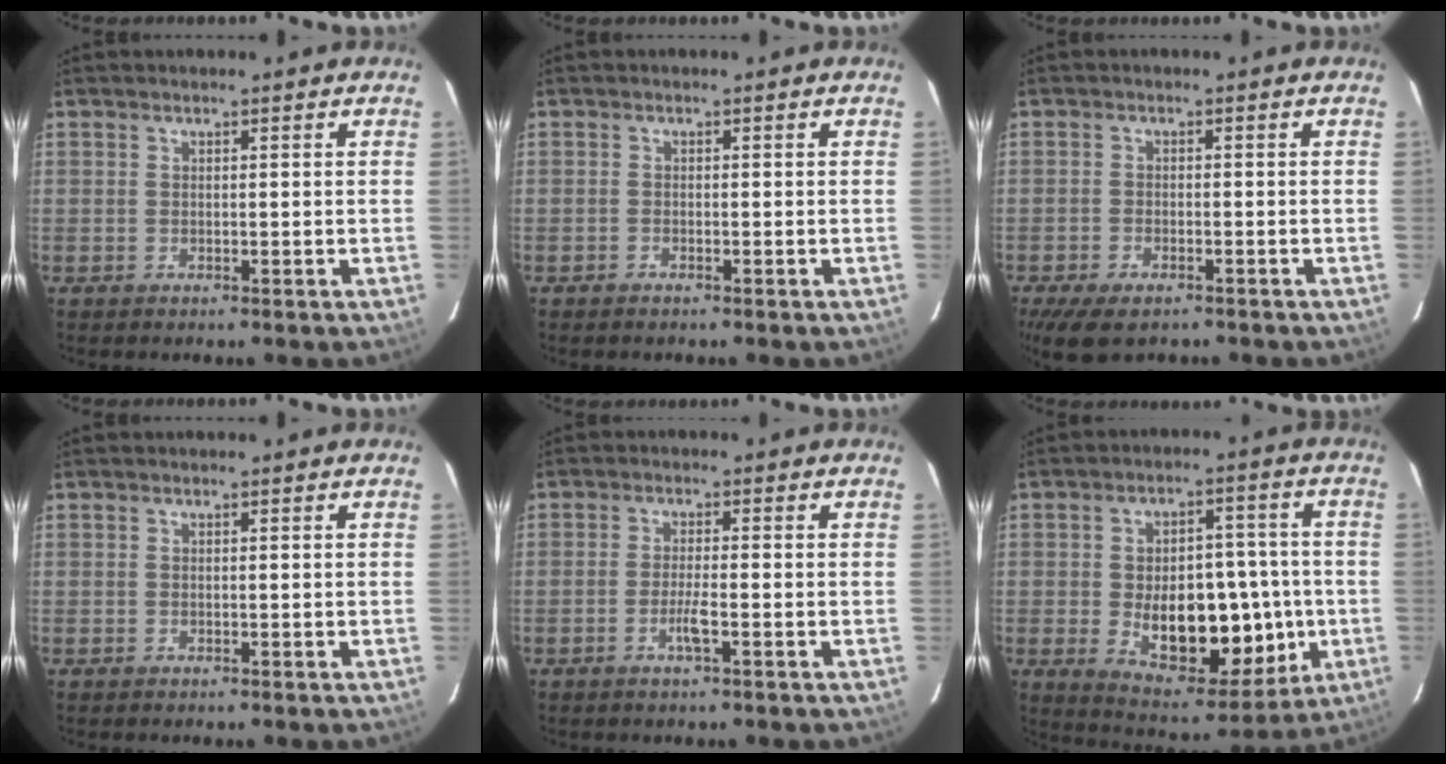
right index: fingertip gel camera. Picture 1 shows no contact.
{"total": 0.8, "force": [-0.7, 0.2, 0.3], "torque": [-0.011, -0.002, -0.010]}
{"total": 8.1, "force": [-6.0, 3.3, 4.3], "torque": [-0.074, -0.010, -0.091]}
{"total": 0.0}
{"total": 2.8, "force": [-1.2, 0.1, 2.5], "torque": [-0.050, -0.002, -0.025]}
{"total": 16.9, "force": [-2.8, 8.8, 14.2], "torque": [-0.204, 0.013, -0.022]}